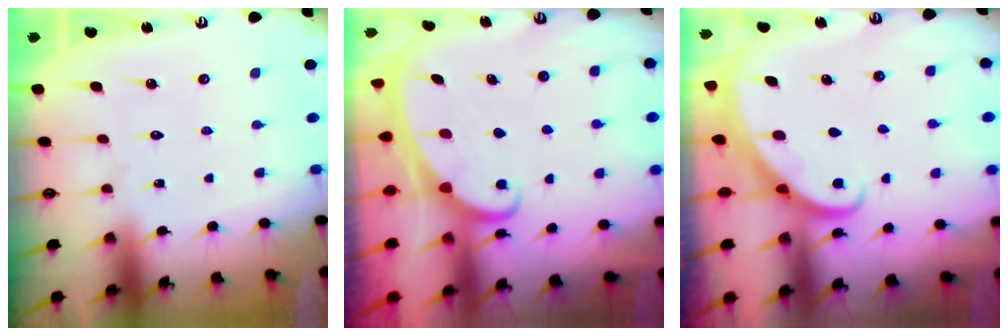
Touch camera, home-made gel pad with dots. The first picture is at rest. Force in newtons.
{"total": 2.3, "press": 2.3, "slide": 0.3}
{"total": 2.9, "press": 2.9, "slide": 0.2}